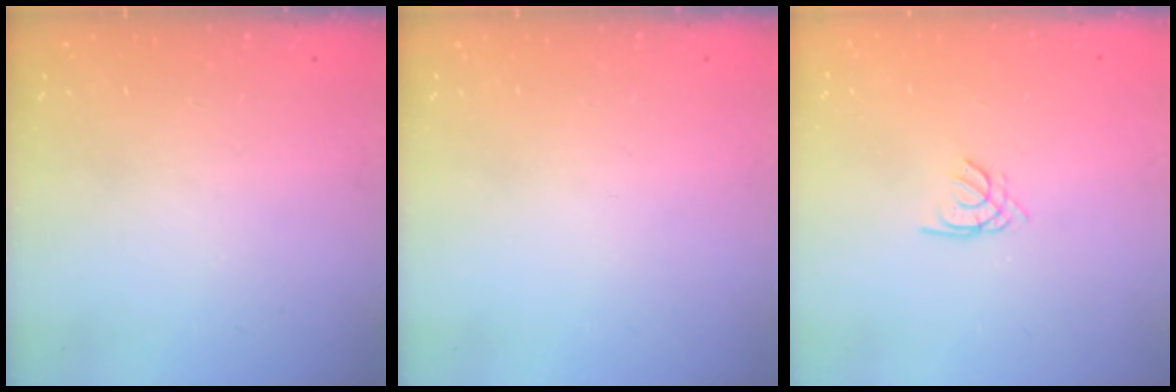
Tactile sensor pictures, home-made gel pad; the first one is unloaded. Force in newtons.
{"total": 0.0}
{"total": 1.2, "press": 1.1, "slide": 0.3}